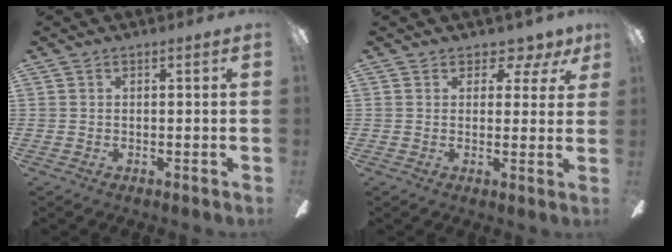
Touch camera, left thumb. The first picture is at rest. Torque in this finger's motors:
{"motor_torque": [-0.01, 0.02, -0.35, 0.15, -0.03]}